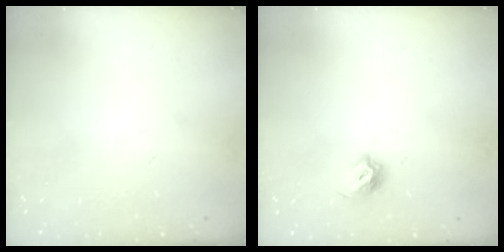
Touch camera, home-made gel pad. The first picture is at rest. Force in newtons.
{"total": 5.1, "press": 5.0, "slide": 1.0}